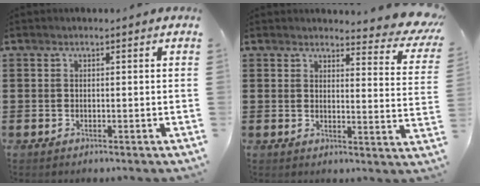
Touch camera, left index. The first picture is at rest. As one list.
[{"total": 4.5, "force": [4.1, 0.3, 1.9], "torque": [-0.037, -0.025, 0.068]}]